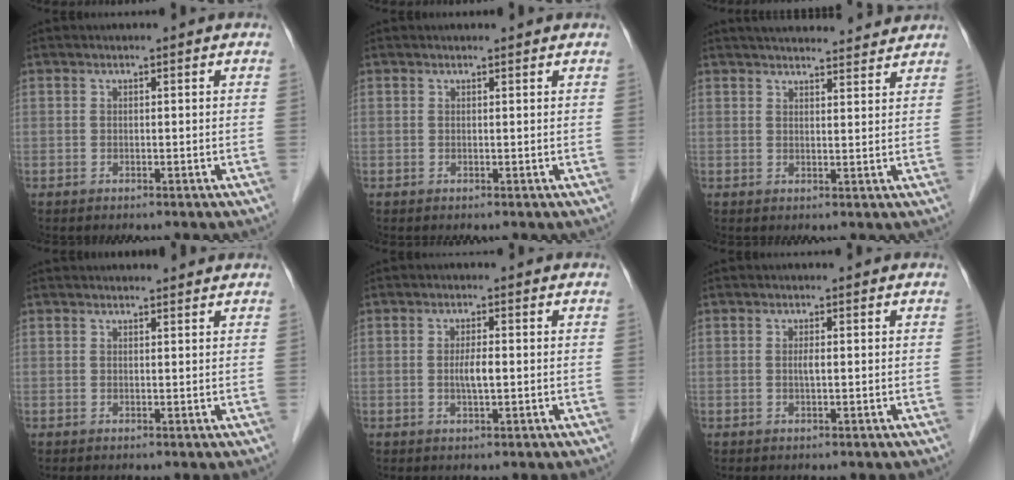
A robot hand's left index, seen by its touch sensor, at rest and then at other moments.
{"total": 1.1, "force": [1.1, 0.1, 0.1], "torque": [-0.010, 0.004, 0.012]}
{"total": 12.9, "force": [12.2, 1.8, 3.9], "torque": [-0.049, 0.023, 0.157]}
{"total": 4.4, "force": [4.3, 0.6, 0.8], "torque": [-0.009, 0.021, 0.049]}
{"total": 2.5, "force": [-0.2, 0.4, 2.5], "torque": [-0.049, -0.001, -0.003]}
{"total": 0.9, "force": [0.1, 0.1, 0.9], "torque": [-0.021, -0.001, 0.000]}